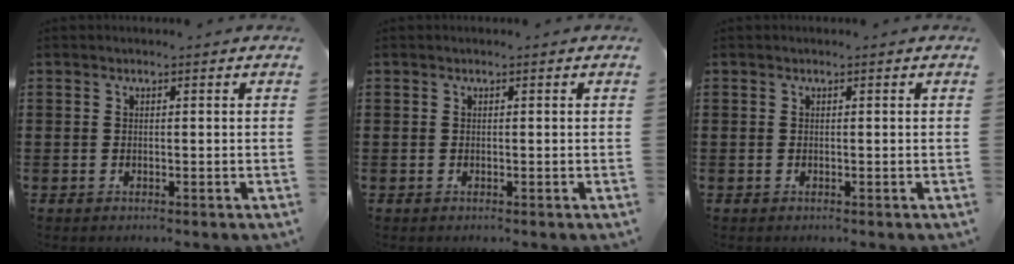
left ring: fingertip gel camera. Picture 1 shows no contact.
{"total": 0.0}
{"total": 0.0}